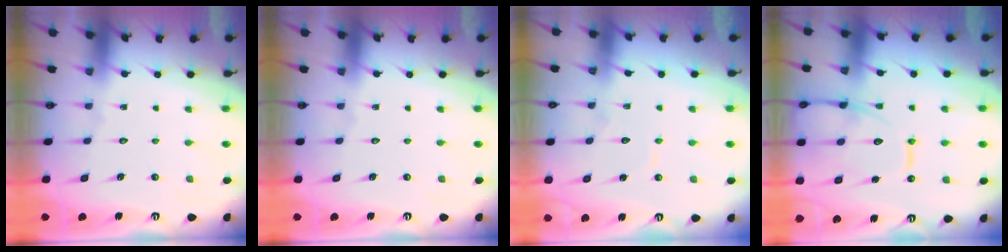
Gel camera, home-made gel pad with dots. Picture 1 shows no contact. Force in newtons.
{"total": 0.0}
{"total": 3.8, "press": 3.8, "slide": 0.3}
{"total": 14.4, "press": 14.4, "slide": 1.4}